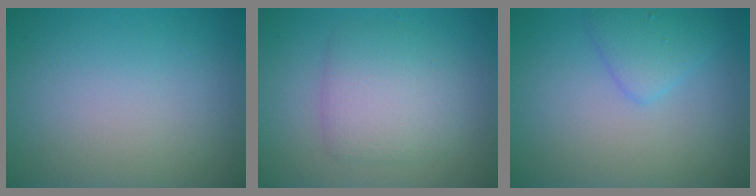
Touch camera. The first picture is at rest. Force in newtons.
{"total": 3.9, "press": 3.9, "slide": 0.1}
{"total": 2.3, "press": 2.3, "slide": 0.0}